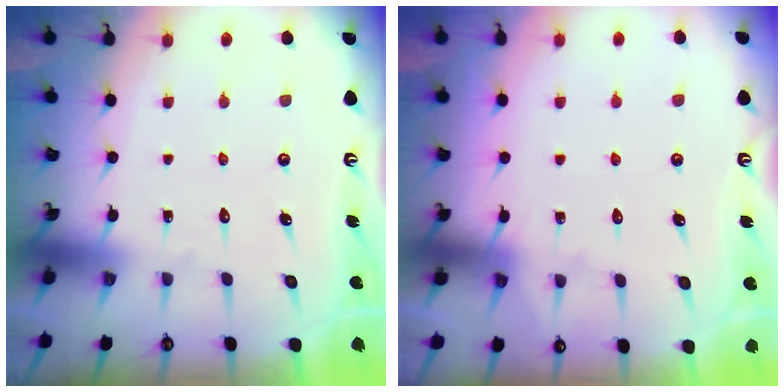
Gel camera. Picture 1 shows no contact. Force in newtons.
{"total": 3.6, "press": 3.6, "slide": 0.6}